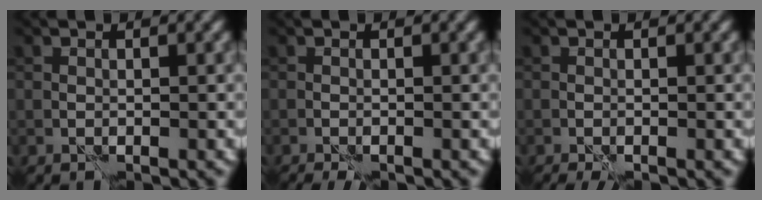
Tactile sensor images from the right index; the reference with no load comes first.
{"total": 1.7, "force": [-1.3, 0.2, 1.0], "torque": [-0.018, -0.003, -0.021]}
{"total": 1.6, "force": [-1.2, 0.2, 1.1], "torque": [-0.017, -0.003, -0.019]}